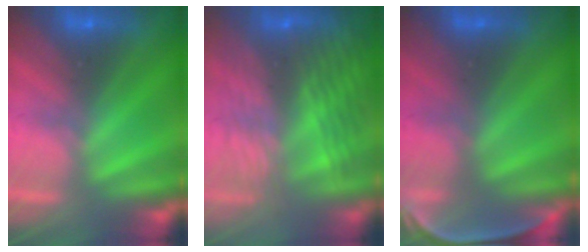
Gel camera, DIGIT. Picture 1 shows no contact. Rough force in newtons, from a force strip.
{"total": 9.0}
{"total": 7.4}